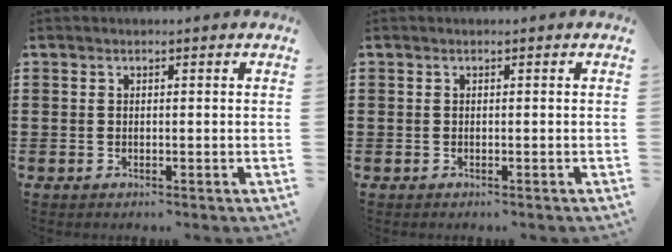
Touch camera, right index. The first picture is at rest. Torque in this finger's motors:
{"motor_torque": [0.35, 0.40, 0.01, 0.01]}